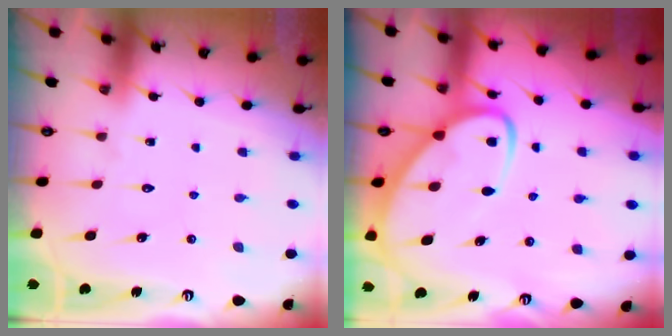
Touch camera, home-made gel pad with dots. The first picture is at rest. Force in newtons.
{"total": 9.4, "press": 9.4, "slide": 1.0}